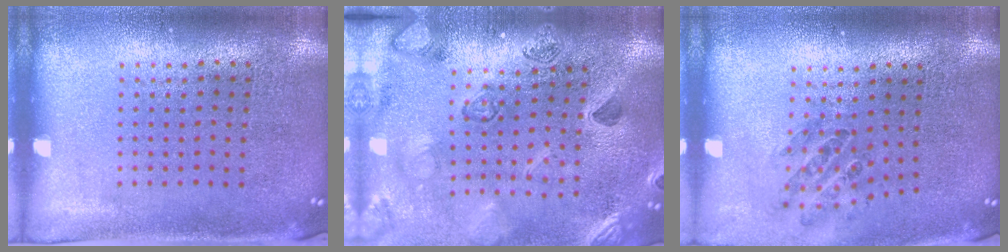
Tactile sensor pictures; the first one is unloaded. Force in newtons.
{"total": 2.3, "press": 2.3, "slide": 0.2}
{"total": 0.9, "press": 0.9, "slide": 0.1}